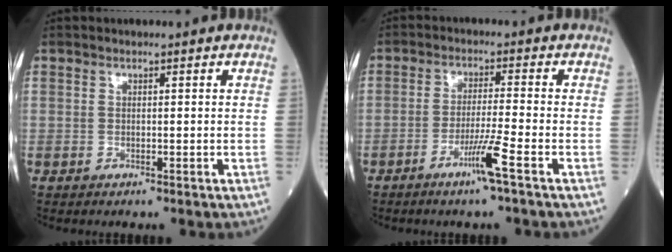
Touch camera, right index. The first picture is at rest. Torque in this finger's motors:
{"motor_torque": [0.52, -0.21, 0.43, 0.11]}